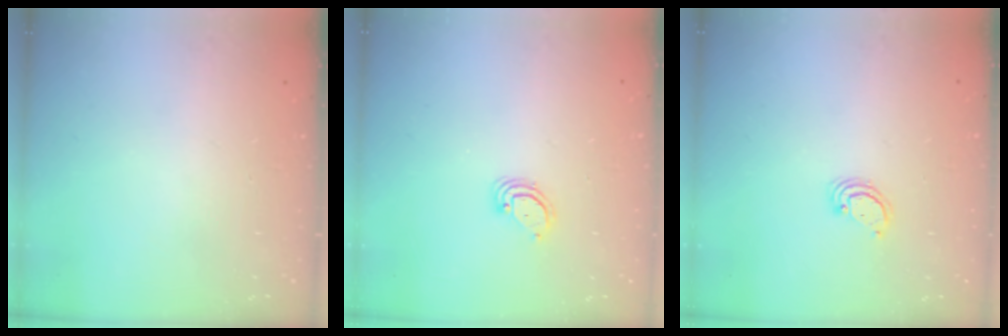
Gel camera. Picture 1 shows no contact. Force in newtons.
{"total": 3.6, "press": 3.6, "slide": 0.2}
{"total": 2.3, "press": 2.3, "slide": 0.2}